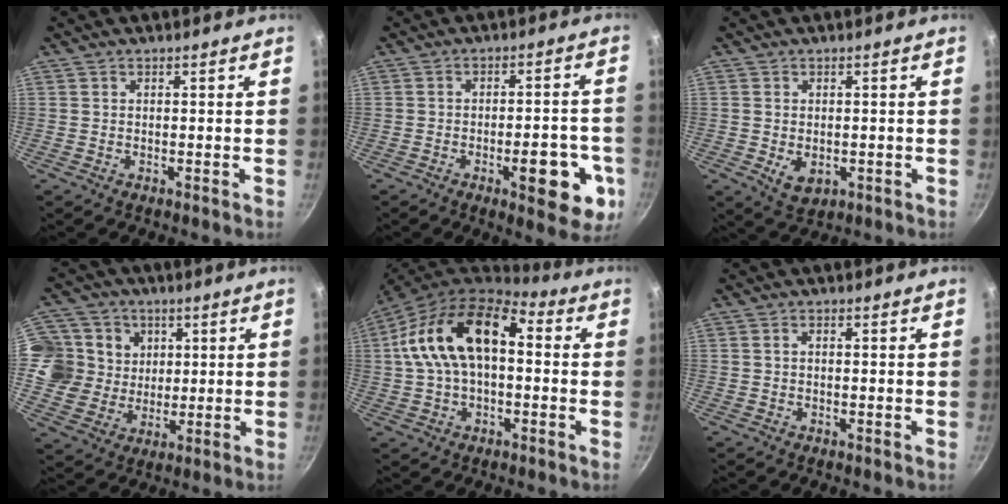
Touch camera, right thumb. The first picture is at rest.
{"total": 12.5, "force": [-4.5, 5.0, 10.6], "torque": [-0.103, 0.023, -0.054]}
{"total": 4.6, "force": [-0.8, 3.2, 3.2], "torque": [-0.047, -0.009, -0.005]}
{"total": 13.0, "force": [3.0, 11.8, 4.4], "torque": [-0.054, -0.005, 0.049]}
{"total": 17.6, "force": [1.7, 10.4, 14.0], "torque": [-0.227, 0.038, 0.012]}
{"total": 1.0, "force": [0.0, 0.6, 0.8], "torque": [-0.017, 0.007, -0.001]}